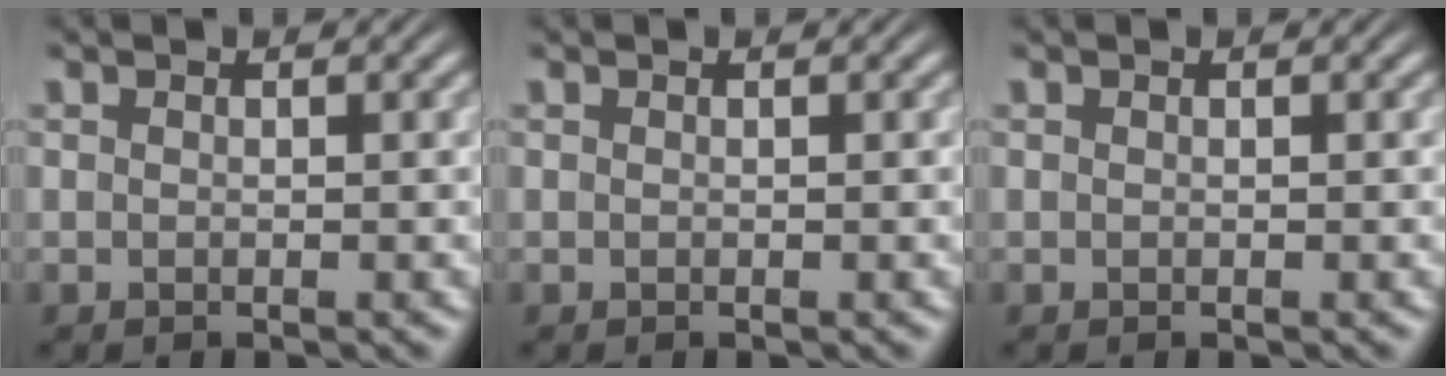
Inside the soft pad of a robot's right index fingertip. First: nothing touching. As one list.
[{"total": 0.0}, {"total": 0.0}]